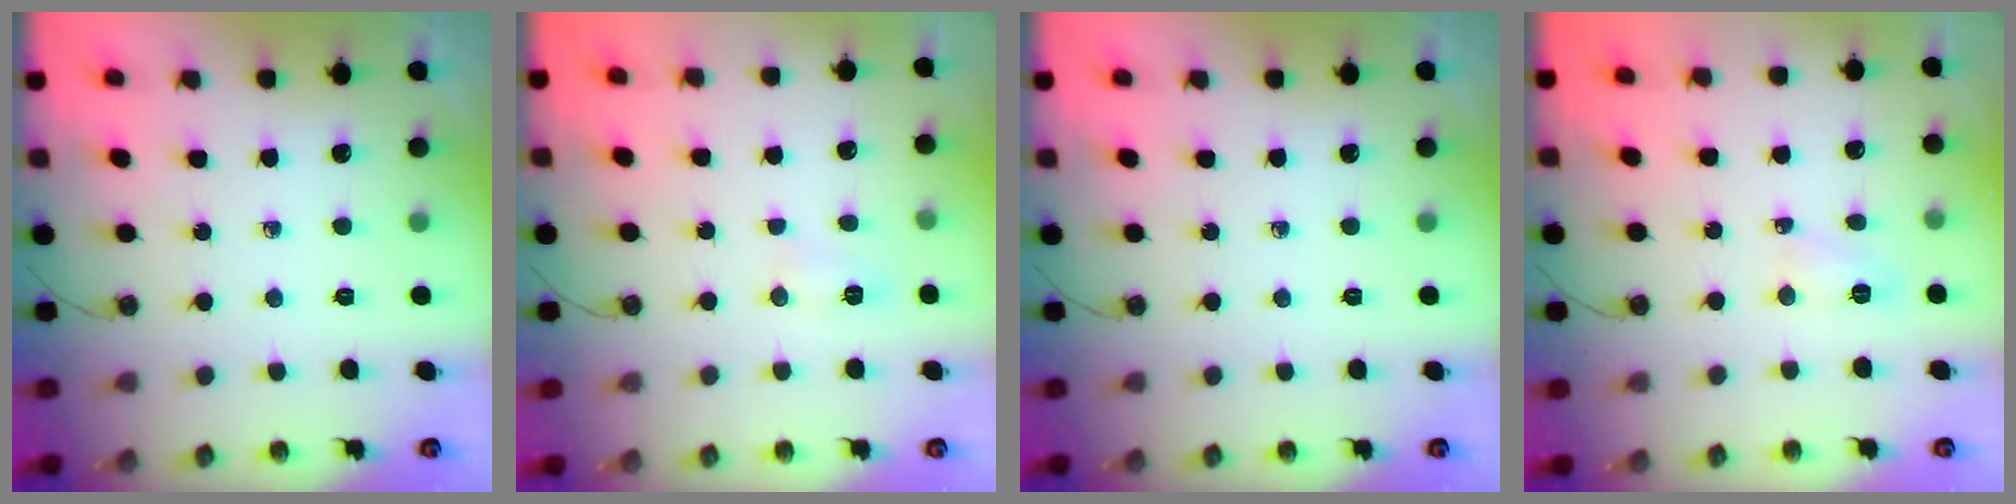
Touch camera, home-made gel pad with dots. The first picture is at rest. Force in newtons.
{"total": 6.7, "press": 6.2, "slide": 2.5}
{"total": 0.0}
{"total": 3.7, "press": 3.6, "slide": 0.7}